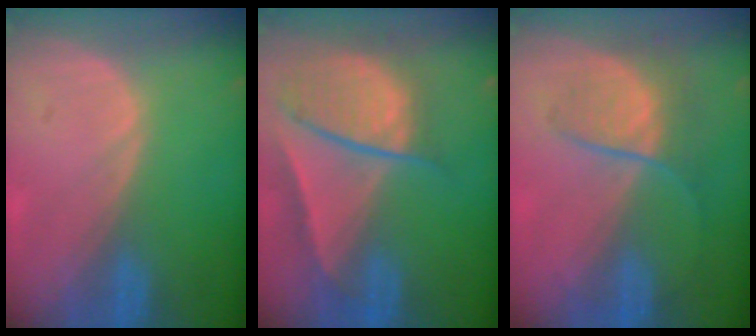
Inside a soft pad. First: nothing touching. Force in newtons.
{"total": 9.3, "press": 8.1, "slide": 4.7}
{"total": 6.4, "press": 6.0, "slide": 2.2}